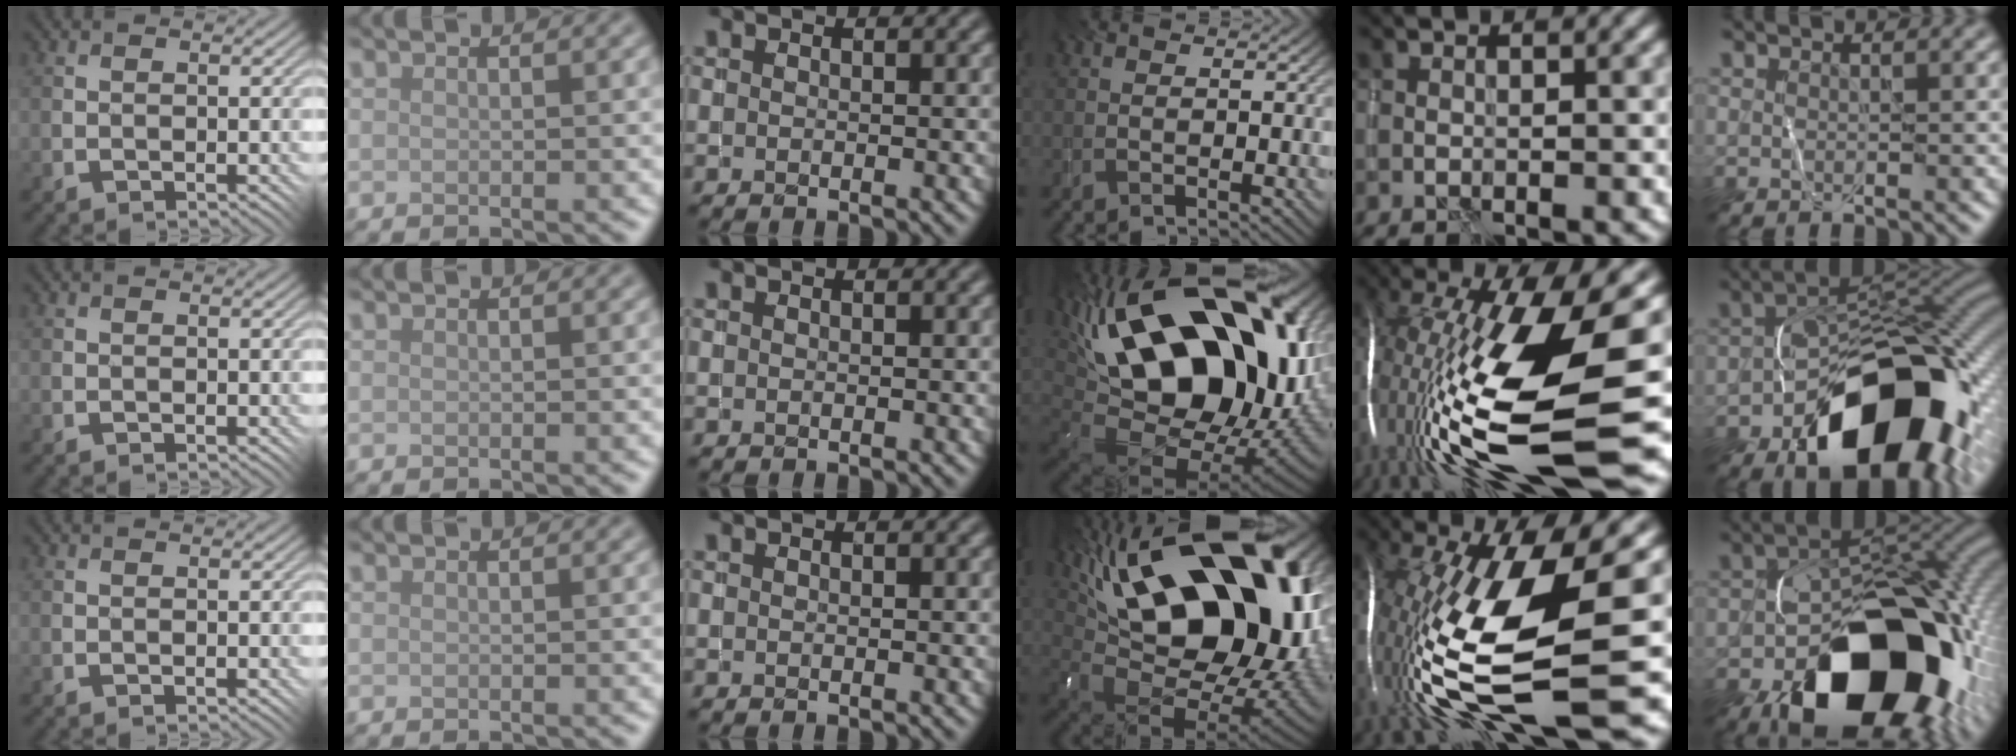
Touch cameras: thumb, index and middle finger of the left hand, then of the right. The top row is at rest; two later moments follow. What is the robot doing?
{"motion": "wrap", "object": "thread"}